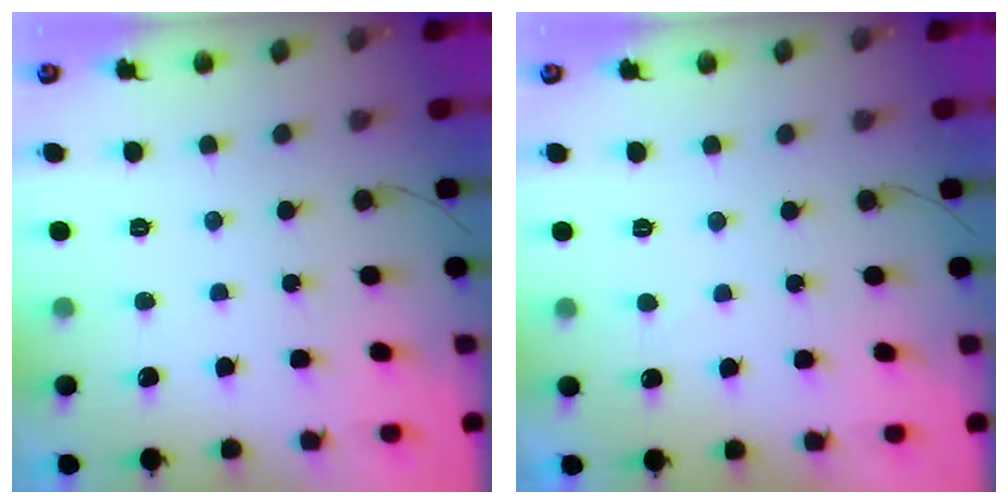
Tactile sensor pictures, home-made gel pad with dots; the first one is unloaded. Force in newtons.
{"total": 0.6, "press": 0.3, "slide": 0.5}